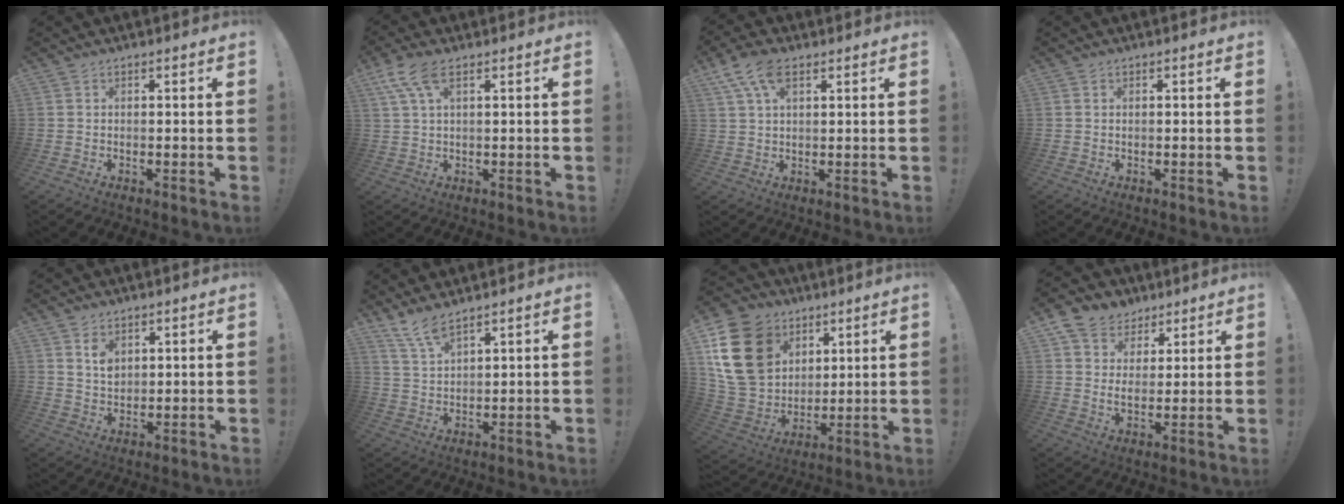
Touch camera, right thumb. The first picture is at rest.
{"total": 7.5, "force": [3.8, 2.6, 5.9], "torque": [-0.115, -0.001, 0.072]}
{"total": 8.8, "force": [4.7, 4.4, 6.1], "torque": [-0.115, -0.004, 0.090]}
{"total": 0.6, "force": [0.6, 0.1, -0.1], "torque": [0.002, 0.001, 0.011]}
{"total": 5.0, "force": [2.9, 3.3, 2.4], "torque": [-0.029, -0.018, 0.051]}
{"total": 6.3, "force": [5.3, 1.2, 3.2], "torque": [-0.076, -0.027, 0.098]}
{"total": 21.6, "force": [8.0, 16.6, 11.2], "torque": [-0.207, -0.033, 0.168]}
{"total": 8.0, "force": [4.2, 6.2, 2.6], "torque": [-0.047, -0.023, 0.086]}